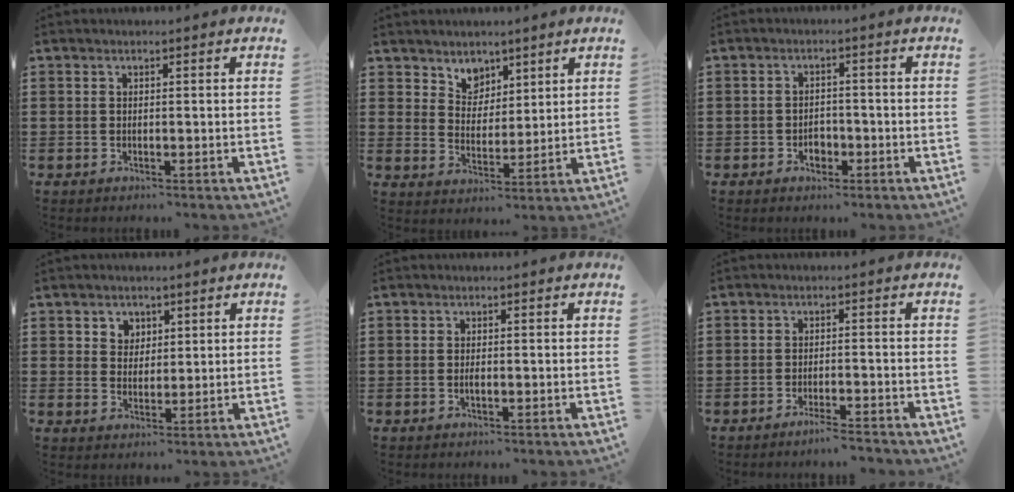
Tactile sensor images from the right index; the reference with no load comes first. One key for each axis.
{"total": 4.6, "fx": 3.5, "fy": 3.0, "fz": 0.1, "tx": -0.023, "ty": 0.002, "tz": 0.066}
{"total": 2.4, "fx": -1.2, "fy": 1.6, "fz": 1.4, "tx": -0.029, "ty": 0.000, "tz": -0.022}
{"total": 3.0, "fx": 1.6, "fy": 2.5, "fz": 0.3, "tx": -0.018, "ty": 0.012, "tz": 0.028}
{"total": 1.1, "fx": -0.3, "fy": 0.4, "fz": 0.9, "tx": -0.019, "ty": -0.005, "tz": -0.005}
{"total": 2.7, "fx": -2.4, "fy": 0.0, "fz": 1.3, "tx": -0.021, "ty": 0.004, "tz": -0.046}